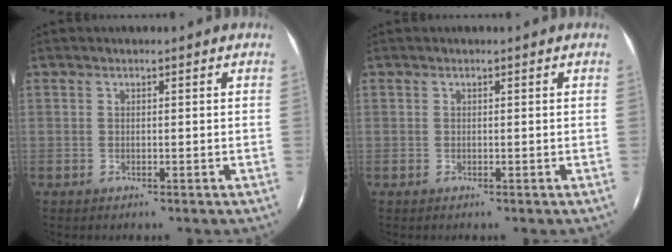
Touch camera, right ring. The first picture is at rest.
{"total": 0.0}